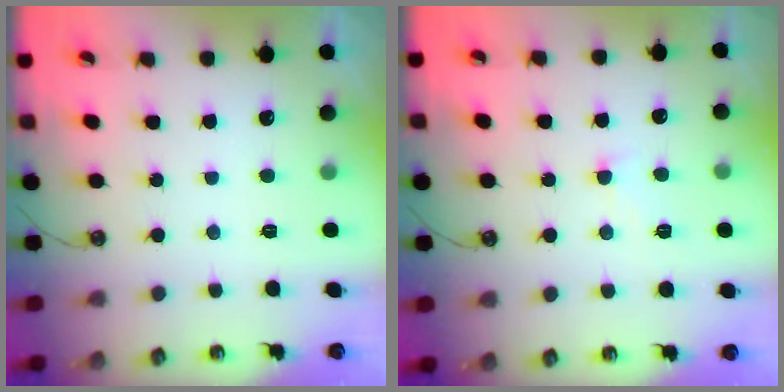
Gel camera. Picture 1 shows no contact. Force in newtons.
{"total": 1.6, "press": 1.5, "slide": 0.5}